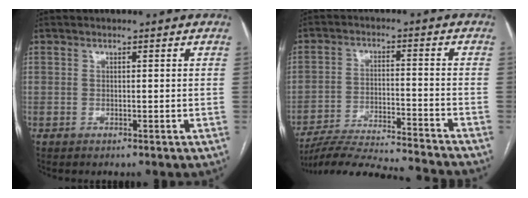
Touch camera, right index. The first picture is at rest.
{"total": 18.7, "force": [-17.7, -0.5, 5.8], "torque": [-0.110, -0.025, -0.269]}